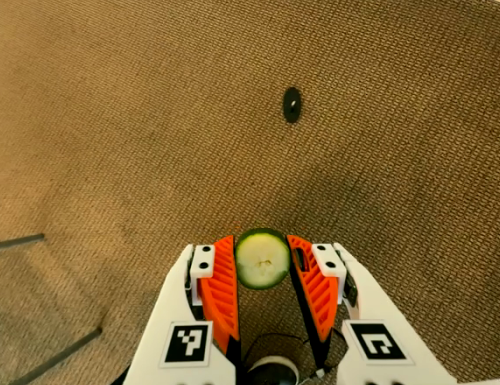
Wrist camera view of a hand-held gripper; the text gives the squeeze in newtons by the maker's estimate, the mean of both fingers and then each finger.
{"total": 7.3, "left": 7.3, "right": 7.4}